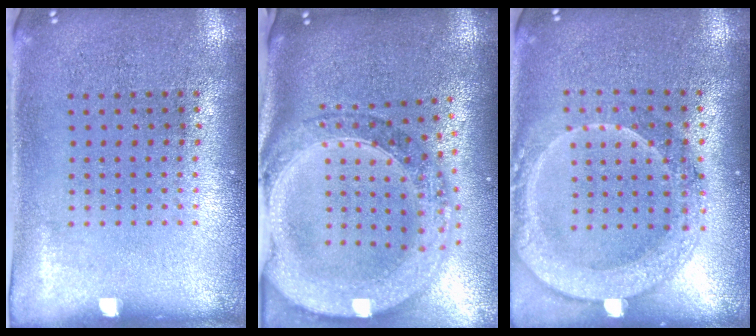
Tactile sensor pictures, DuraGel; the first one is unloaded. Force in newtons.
{"total": 2.9, "press": 2.4, "slide": 1.5}
{"total": 1.9, "press": 1.8, "slide": 0.6}